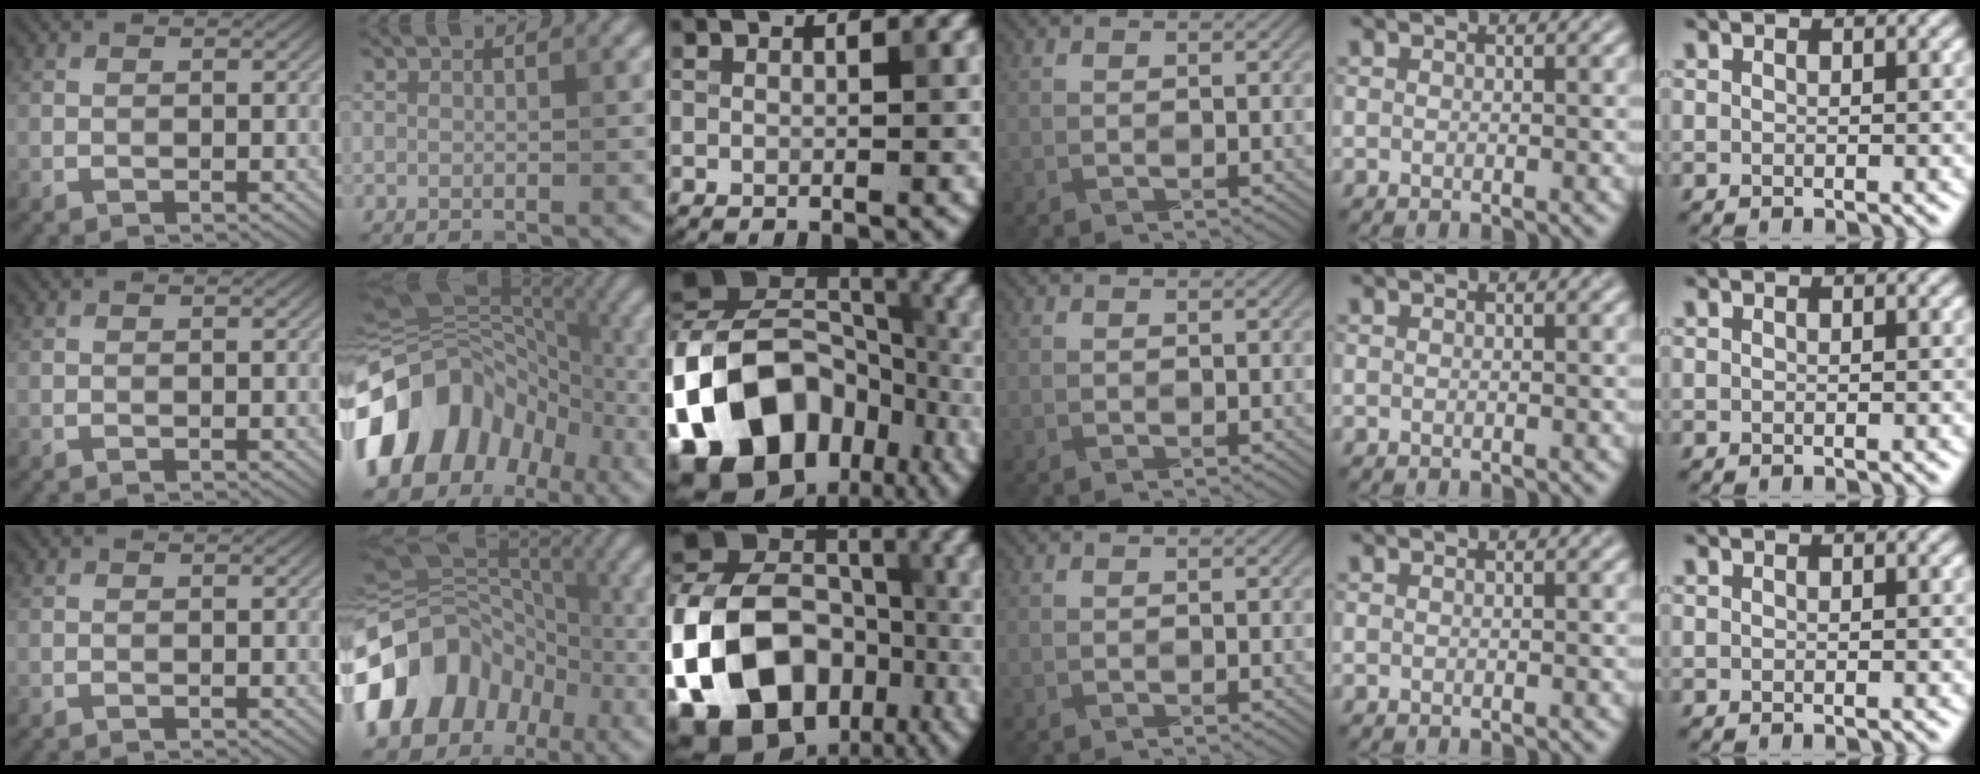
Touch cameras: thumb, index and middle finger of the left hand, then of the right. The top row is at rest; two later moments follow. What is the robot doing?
{"motion": "fold", "object": "canvas paper"}